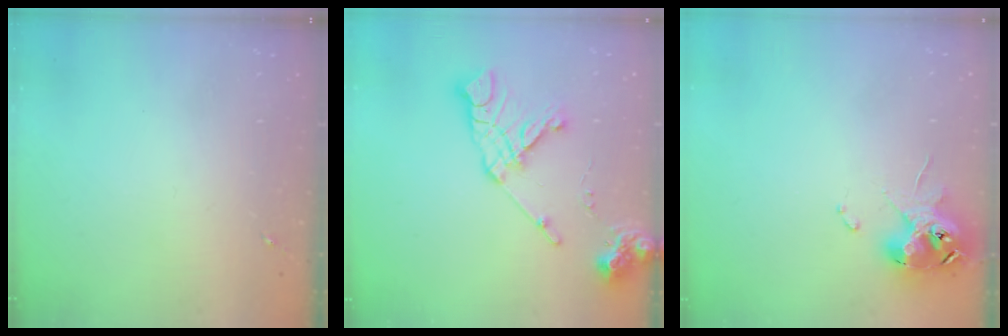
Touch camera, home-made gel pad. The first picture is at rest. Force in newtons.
{"total": 14.4, "press": 14.3, "slide": 1.9}
{"total": 12.6, "press": 12.5, "slide": 1.7}